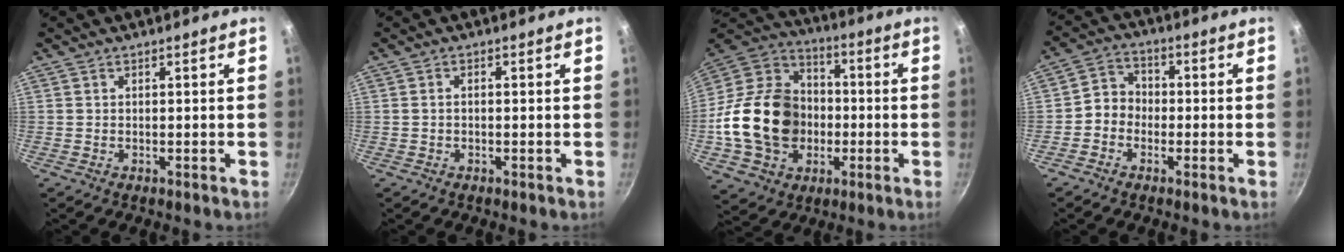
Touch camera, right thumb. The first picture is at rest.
{"total": 1.0, "force": [-0.2, 0.6, 0.8], "torque": [-0.019, 0.007, -0.004]}
{"total": 22.5, "force": [-3.2, 17.9, 13.3], "torque": [-0.213, 0.042, -0.052]}
{"total": 5.2, "force": [-1.5, 4.5, 2.2], "torque": [-0.009, 0.023, -0.044]}